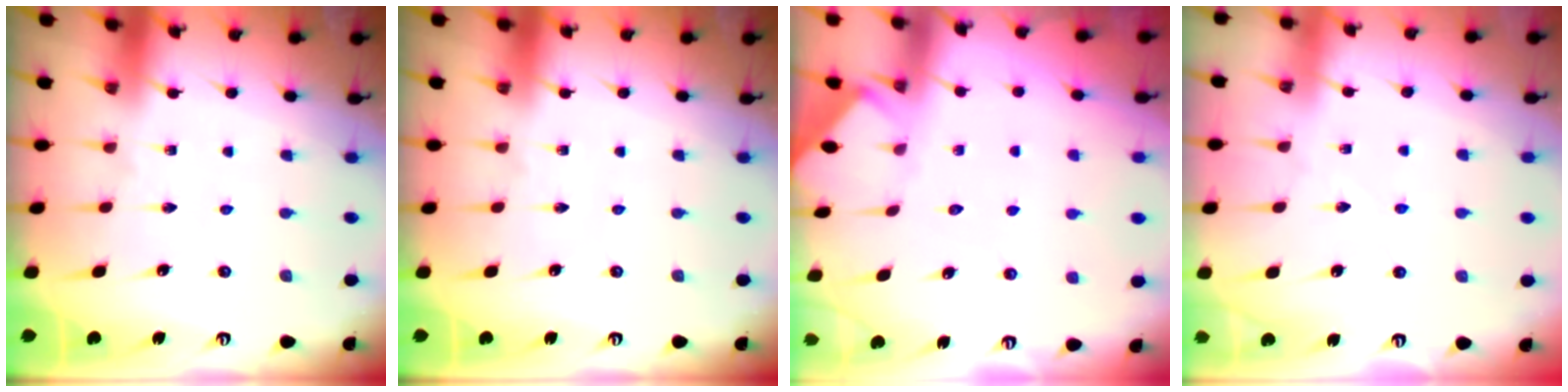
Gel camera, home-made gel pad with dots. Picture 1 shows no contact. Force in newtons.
{"total": 0.0}
{"total": 2.7, "press": 2.6, "slide": 0.4}
{"total": 2.7, "press": 2.7, "slide": 0.4}